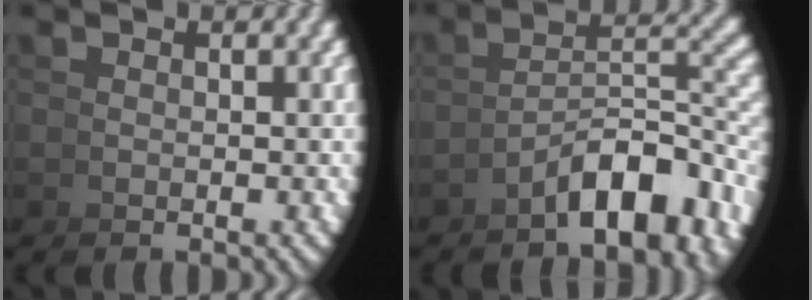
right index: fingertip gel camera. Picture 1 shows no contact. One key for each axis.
{"total": 7.2, "fx": -3.2, "fy": 2.9, "fz": 5.8, "tx": -0.070, "ty": -0.011, "tz": -0.048}